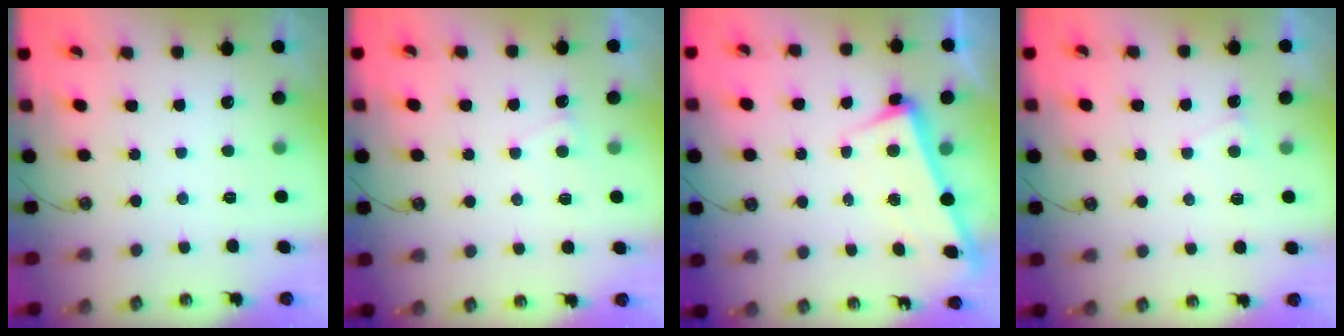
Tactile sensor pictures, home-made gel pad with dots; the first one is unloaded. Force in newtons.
{"total": 1.2, "press": 1.1, "slide": 0.4}
{"total": 3.3, "press": 3.1, "slide": 1.1}
{"total": 1.2, "press": 1.1, "slide": 0.4}